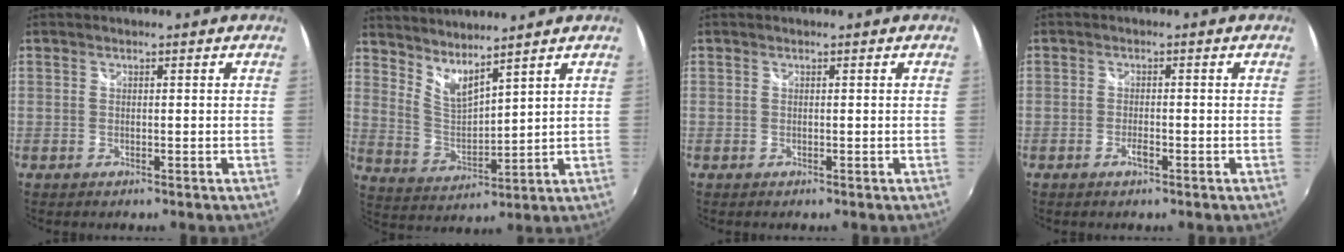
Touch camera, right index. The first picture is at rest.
{"total": 7.6, "force": [6.6, 1.1, 3.7], "torque": [-0.066, -0.012, 0.128]}
{"total": 0.0}
{"total": 1.8, "force": [-1.0, 0.6, 1.3], "torque": [-0.030, -0.001, -0.021]}